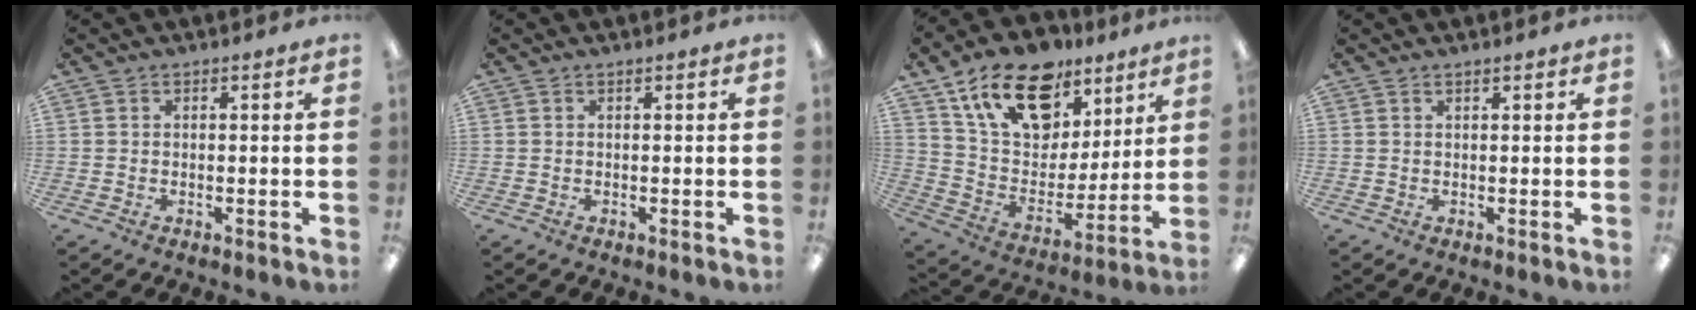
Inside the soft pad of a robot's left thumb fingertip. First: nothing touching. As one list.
[{"total": 0.0}, {"total": 19.6, "force": [11.9, 12.2, 9.7], "torque": [-0.166, -0.050, 0.215]}, {"total": 0.8, "force": [0.7, 0.2, 0.3], "torque": [-0.008, 0.001, 0.013]}]